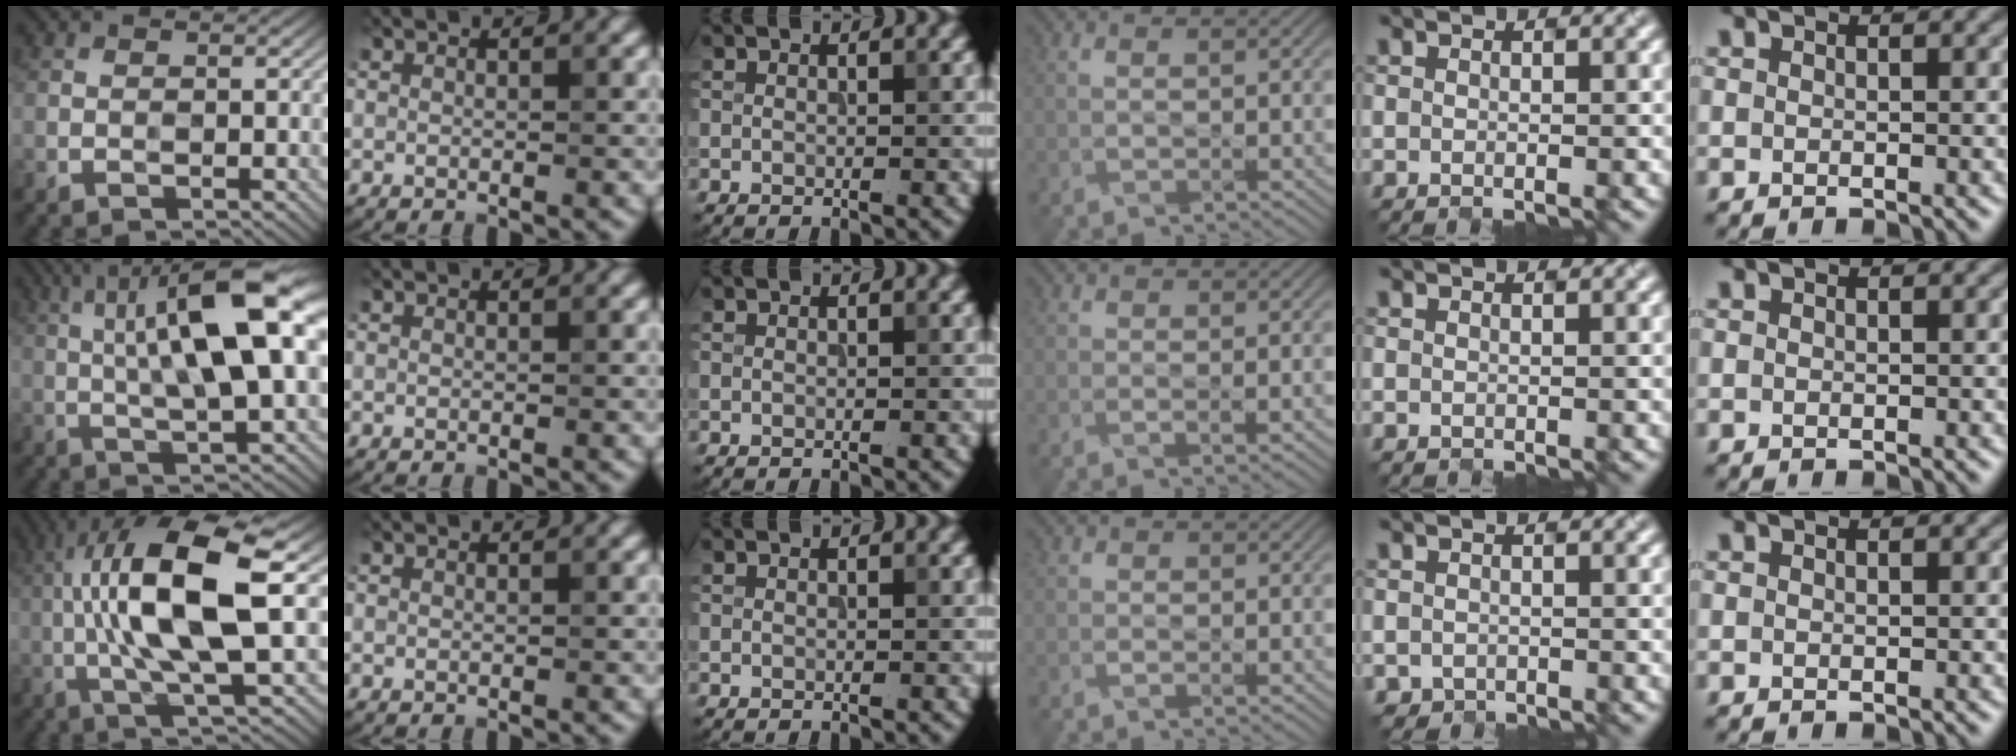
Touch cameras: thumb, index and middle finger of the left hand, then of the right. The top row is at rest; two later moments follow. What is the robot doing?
{"motion": "close", "object": "folder"}